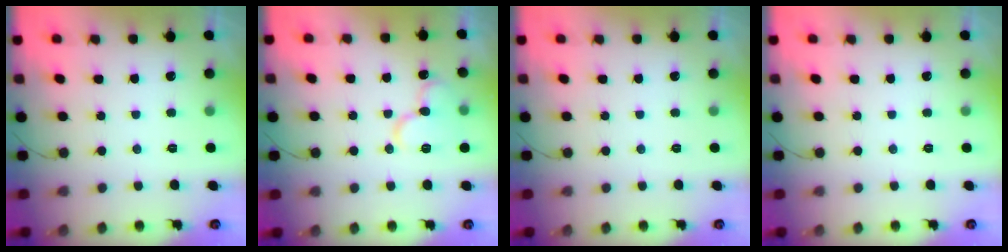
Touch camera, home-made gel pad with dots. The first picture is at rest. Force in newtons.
{"total": 12.4, "press": 12.3, "slide": 1.5}
{"total": 0.0}
{"total": 0.0}